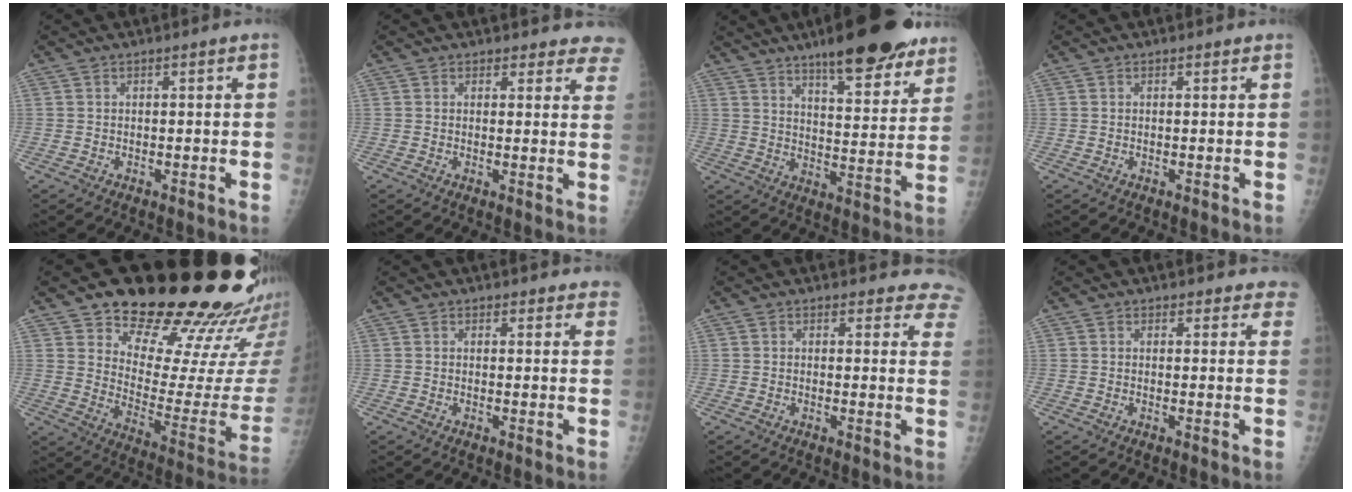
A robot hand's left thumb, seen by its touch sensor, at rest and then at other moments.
{"total": 7.6, "force": [6.9, 3.1, 0.1], "torque": [0.061, -0.028, 0.042]}
{"total": 19.5, "force": [13.9, 5.4, 12.6], "torque": [-0.138, -0.064, 0.203]}
{"total": 0.0}
{"total": 24.4, "force": [21.2, 7.3, 9.6], "torque": [-0.085, -0.165, 0.293]}
{"total": 3.9, "force": [3.6, 1.6, 0.2], "torque": [0.036, -0.016, 0.021]}
{"total": 9.2, "force": [8.3, 3.6, 1.1], "torque": [0.044, -0.041, 0.053]}
{"total": 4.9, "force": [4.4, 2.2, 0.0], "torque": [0.048, -0.017, 0.024]}